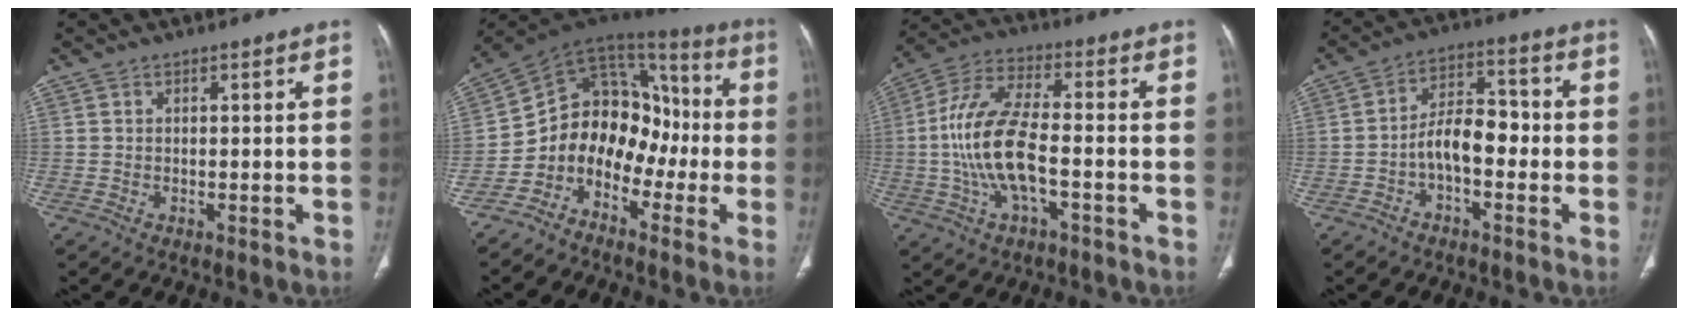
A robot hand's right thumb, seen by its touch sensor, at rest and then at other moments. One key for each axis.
{"total": 14.4, "fx": -5.0, "fy": 10.8, "fz": 8.2, "tx": -0.081, "ty": 0.102, "tz": -0.099}
{"total": 13.8, "fx": -2.5, "fy": 5.8, "fz": 12.2, "tx": -0.259, "ty": 0.031, "tz": -0.048}
{"total": 8.0, "fx": -2.2, "fy": 4.4, "fz": 6.2, "tx": -0.091, "ty": 0.040, "tz": -0.046}